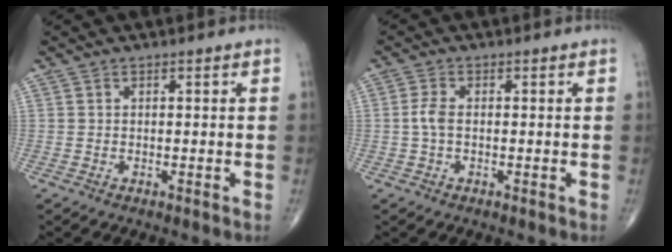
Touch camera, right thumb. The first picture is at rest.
{"total": 2.6, "force": [-0.2, 1.3, 2.3], "torque": [-0.054, 0.004, -0.008]}